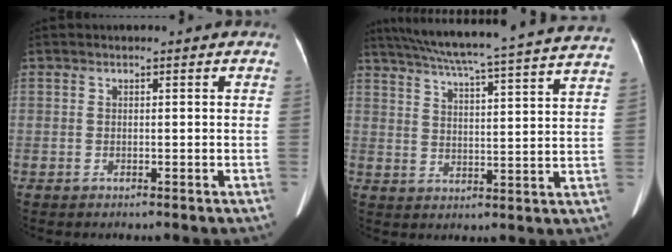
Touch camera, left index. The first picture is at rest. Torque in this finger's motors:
{"motor_torque": [0.90, -0.99, 0.03, 0.06]}